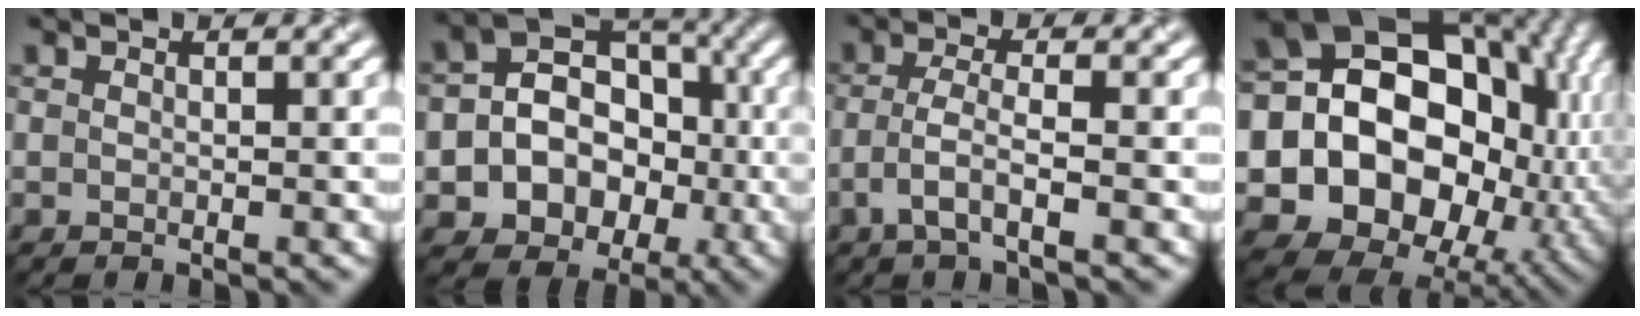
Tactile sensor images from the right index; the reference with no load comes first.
{"total": 8.9, "force": [-1.4, 7.7, 4.3], "torque": [-0.054, 0.005, -0.042]}
{"total": 2.4, "force": [-1.2, 0.2, 2.1], "torque": [-0.047, 0.011, -0.032]}
{"total": 20.9, "force": [1.6, 16.8, 12.4], "torque": [-0.254, 0.025, 0.037]}